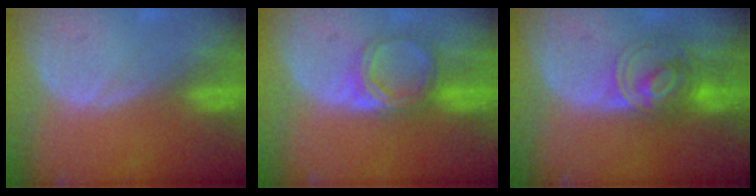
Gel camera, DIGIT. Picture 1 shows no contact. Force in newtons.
{"total": 5.2, "press": 4.8, "slide": 1.9}
{"total": 7.5, "press": 6.1, "slide": 4.3}